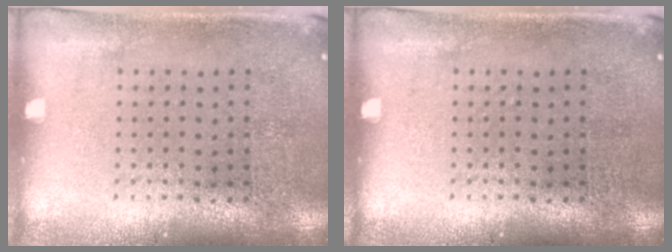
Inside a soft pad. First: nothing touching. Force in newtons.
{"total": 0.0}